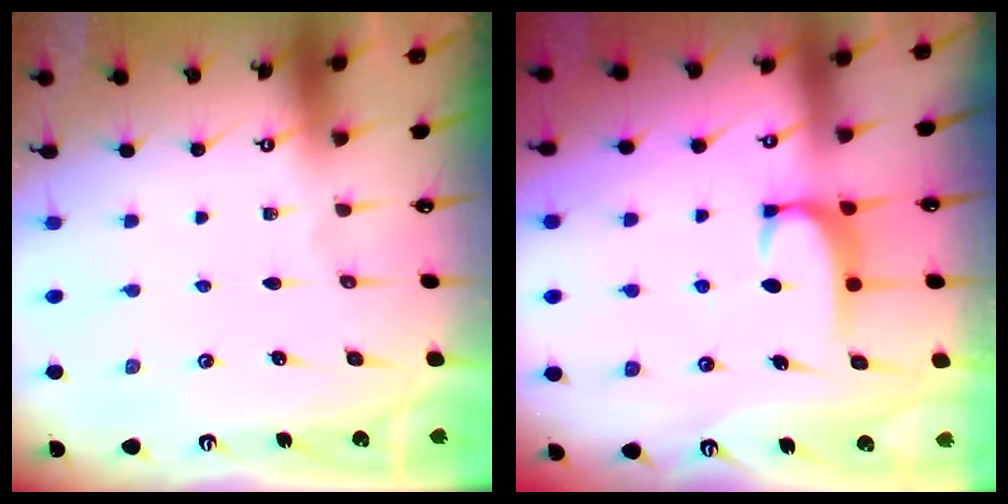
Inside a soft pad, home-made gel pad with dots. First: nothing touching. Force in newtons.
{"total": 1.9, "press": 1.9, "slide": 0.5}